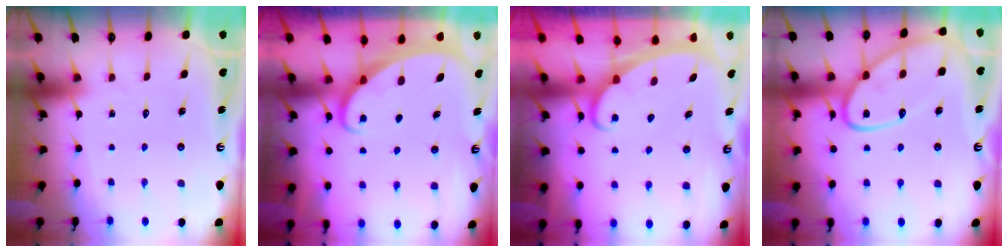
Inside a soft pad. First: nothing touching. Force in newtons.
{"total": 2.0, "press": 2.0, "slide": 0.0}
{"total": 2.2, "press": 2.2, "slide": 0.2}
{"total": 15.7, "press": 15.6, "slide": 1.4}